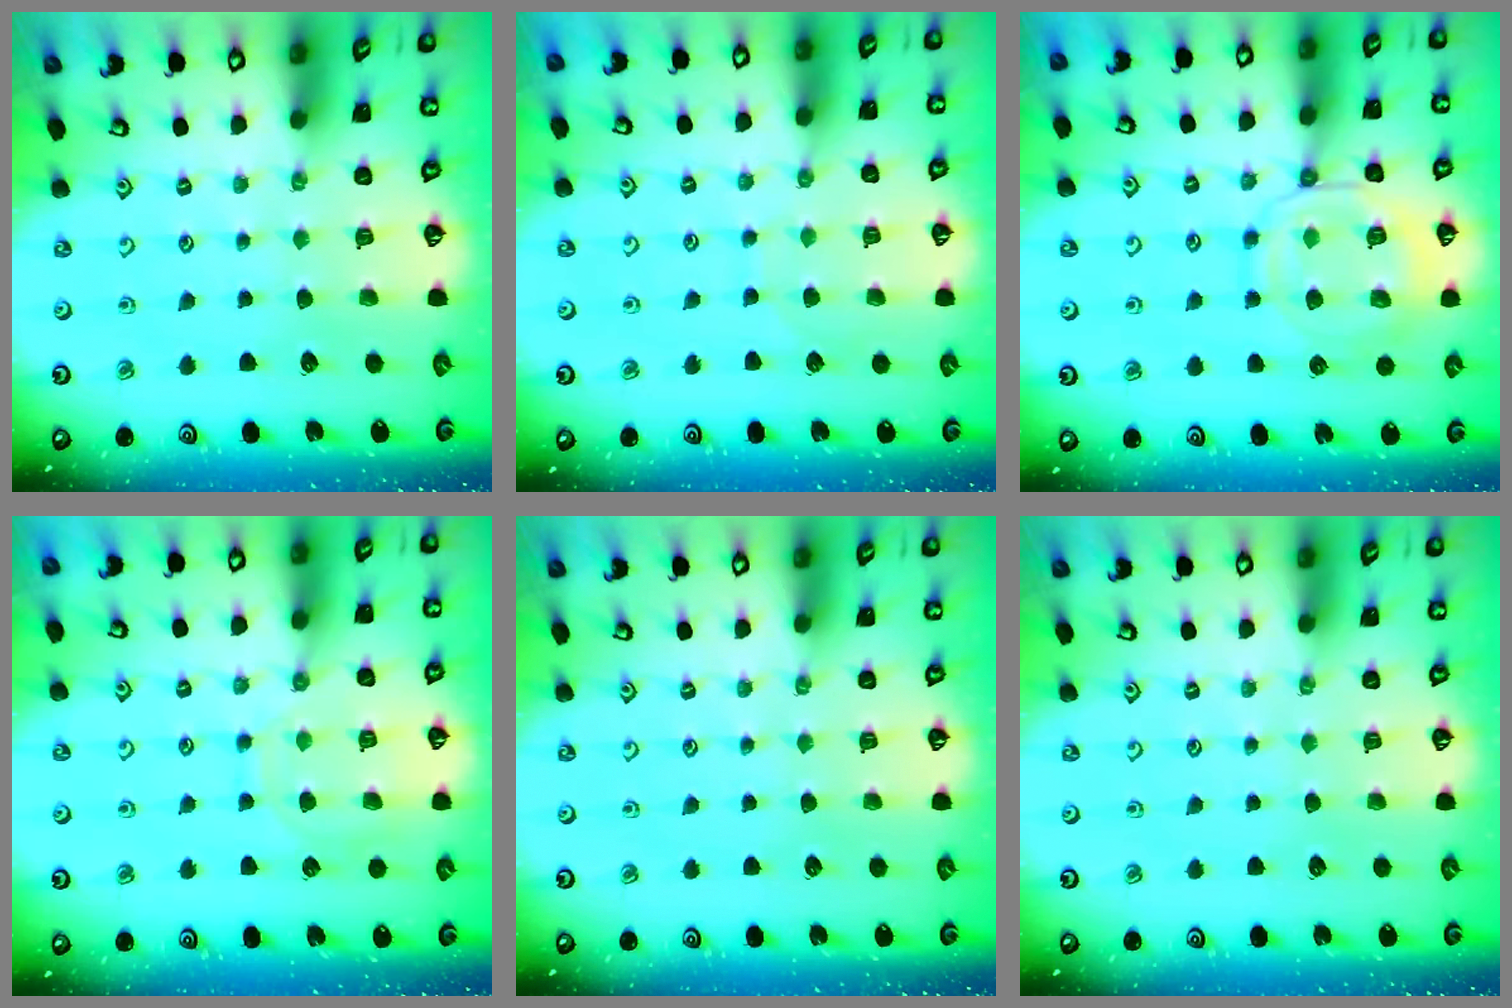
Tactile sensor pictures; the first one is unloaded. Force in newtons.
{"total": 4.8, "press": 4.8, "slide": 0.5}
{"total": 11.8, "press": 11.7, "slide": 1.2}
{"total": 10.2, "press": 10.2, "slide": 0.9}
{"total": 0.0}
{"total": 0.0}